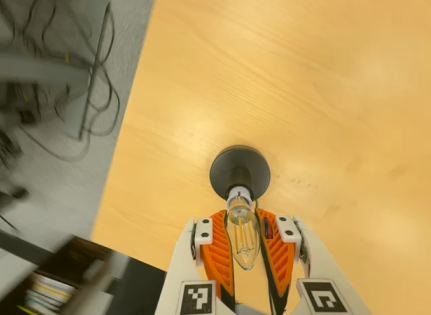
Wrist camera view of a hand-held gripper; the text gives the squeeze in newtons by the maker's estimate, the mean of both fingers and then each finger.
{"total": 22.7, "left": 22.0, "right": 23.4}